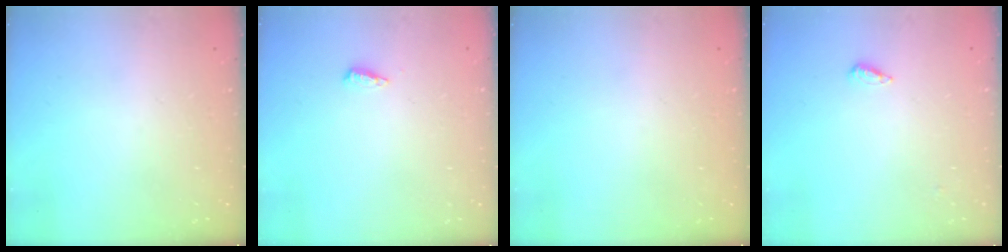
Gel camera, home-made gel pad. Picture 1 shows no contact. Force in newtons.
{"total": 4.9, "press": 4.8, "slide": 1.2}
{"total": 0.0}
{"total": 2.2, "press": 2.2, "slide": 0.5}